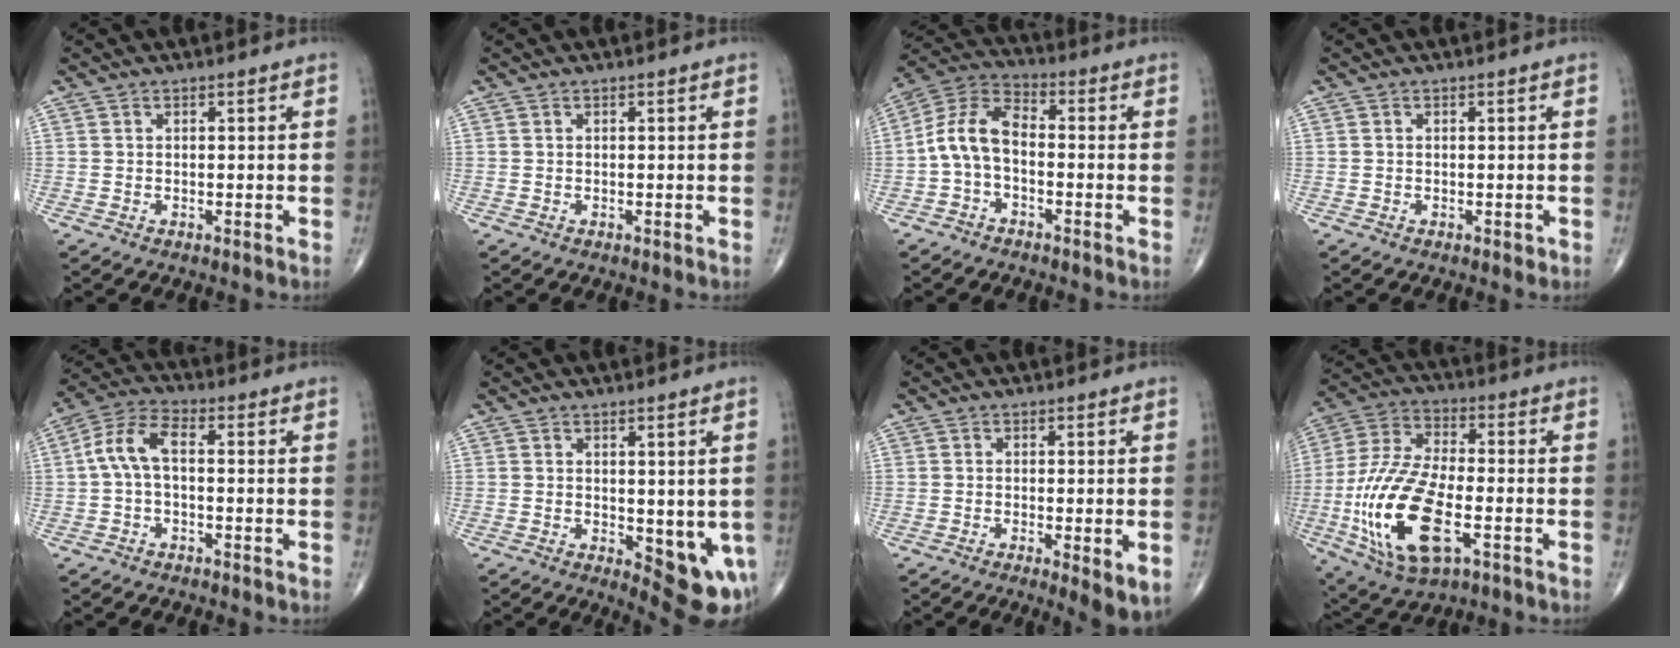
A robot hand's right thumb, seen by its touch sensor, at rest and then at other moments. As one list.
[{"total": 0.0}, {"total": 8.9, "force": [-1.6, 5.2, 7.1], "torque": [-0.135, 0.035, -0.045]}, {"total": 0.8, "force": [-0.3, 0.5, 0.5], "torque": [-0.006, 0.000, -0.004]}, {"total": 7.3, "force": [-0.1, 3.7, 6.3], "torque": [-0.131, 0.027, -0.012]}, {"total": 9.2, "force": [-1.8, 3.9, 8.2], "torque": [-0.072, -0.017, -0.011]}, {"total": 5.6, "force": [-1.7, 1.4, 5.1], "torque": [-0.081, -0.016, -0.026]}, {"total": 20.8, "force": [-5.7, 9.2, 17.8], "torque": [-0.377, 0.010, -0.097]}]